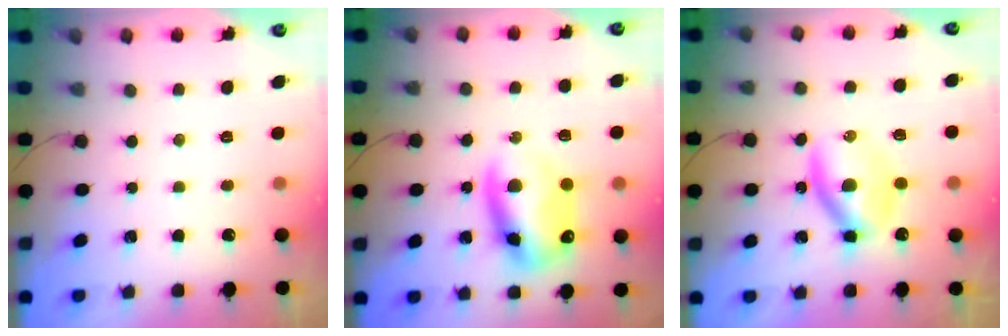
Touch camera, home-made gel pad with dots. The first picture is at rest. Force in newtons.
{"total": 12.7, "press": 12.4, "slide": 2.8}
{"total": 6.9, "press": 6.9, "slide": 0.5}